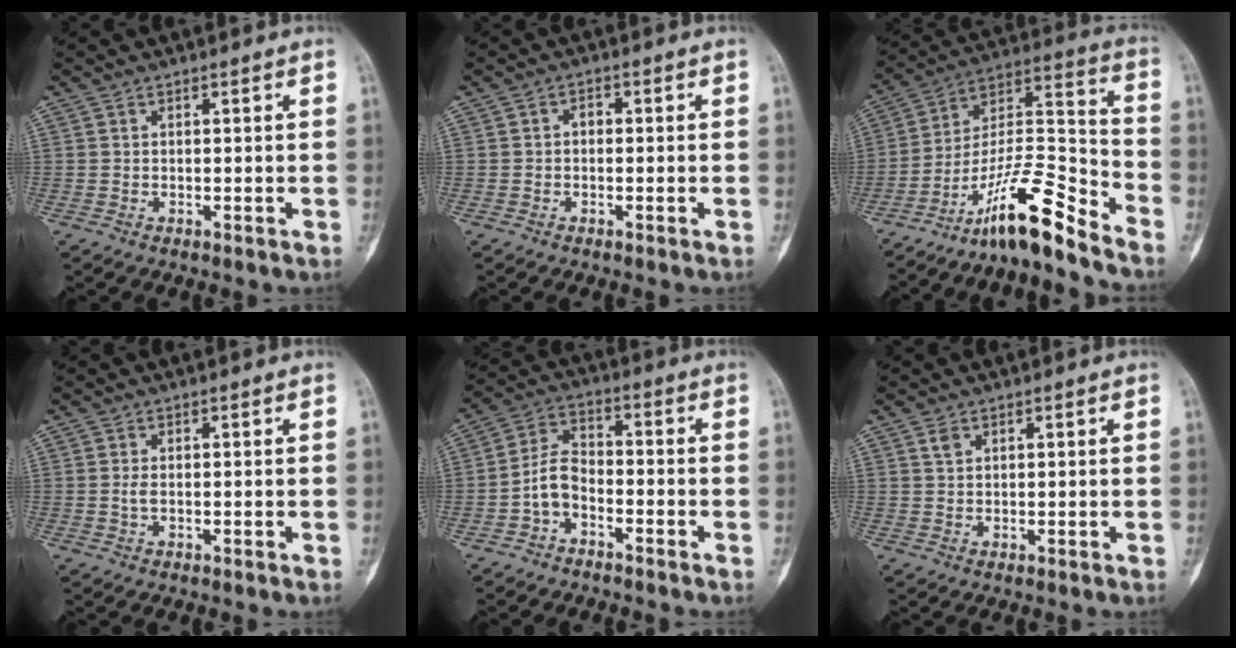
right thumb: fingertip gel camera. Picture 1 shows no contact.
{"total": 1.6, "force": [-0.2, 1.1, 1.0], "torque": [-0.008, 0.008, -0.008]}
{"total": 15.8, "force": [-12.2, 2.3, 9.7], "torque": [-0.175, 0.112, -0.216]}
{"total": 2.5, "force": [-0.2, 1.1, 2.2], "torque": [-0.057, -0.001, -0.006]}
{"total": 6.1, "force": [-3.0, 3.7, 3.8], "torque": [-0.070, 0.036, -0.068]}
{"total": 1.4, "force": [0.8, 0.8, 0.7], "torque": [-0.008, 0.000, 0.017]}